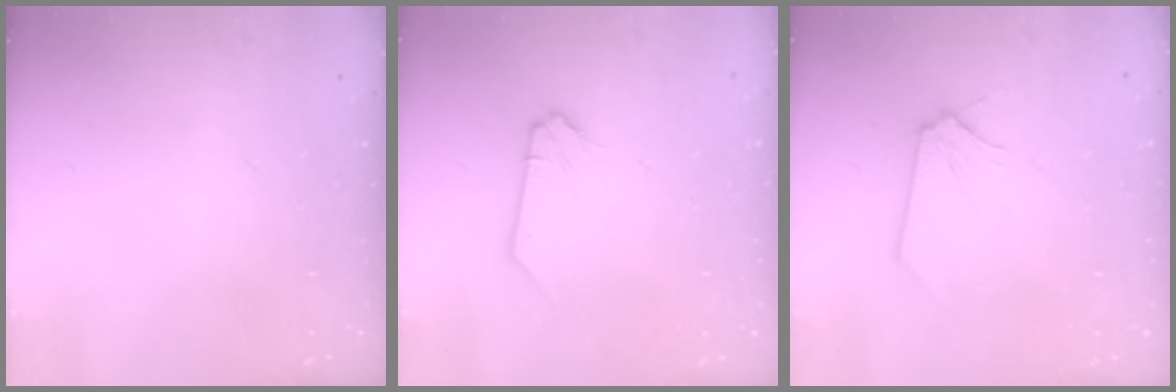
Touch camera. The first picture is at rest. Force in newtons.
{"total": 1.0, "press": 1.0, "slide": 0.1}
{"total": 0.0}